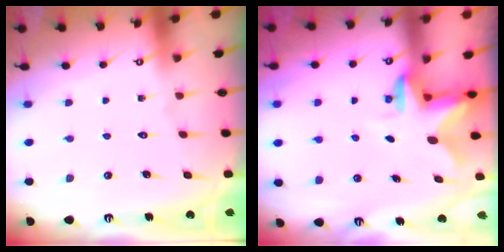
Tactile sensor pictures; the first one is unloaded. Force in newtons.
{"total": 2.4, "press": 2.4, "slide": 0.4}